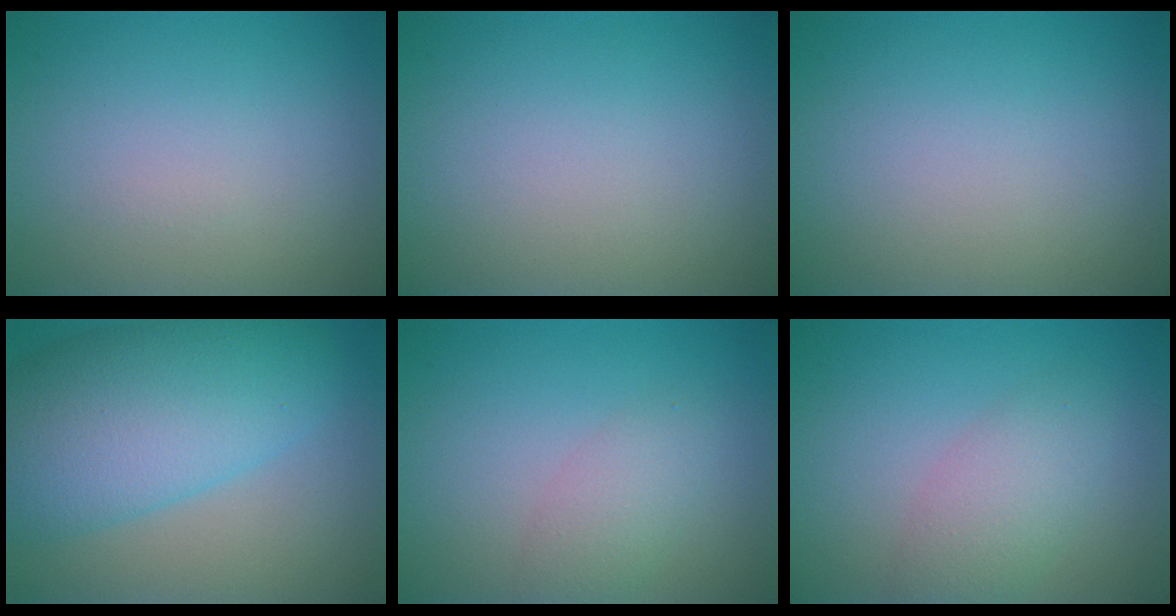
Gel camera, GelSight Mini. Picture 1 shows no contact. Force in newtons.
{"total": 0.0}
{"total": 0.0}
{"total": 10.5, "press": 10.5, "slide": 0.3}
{"total": 2.2, "press": 2.2, "slide": 0.1}
{"total": 3.4, "press": 3.4, "slide": 0.2}